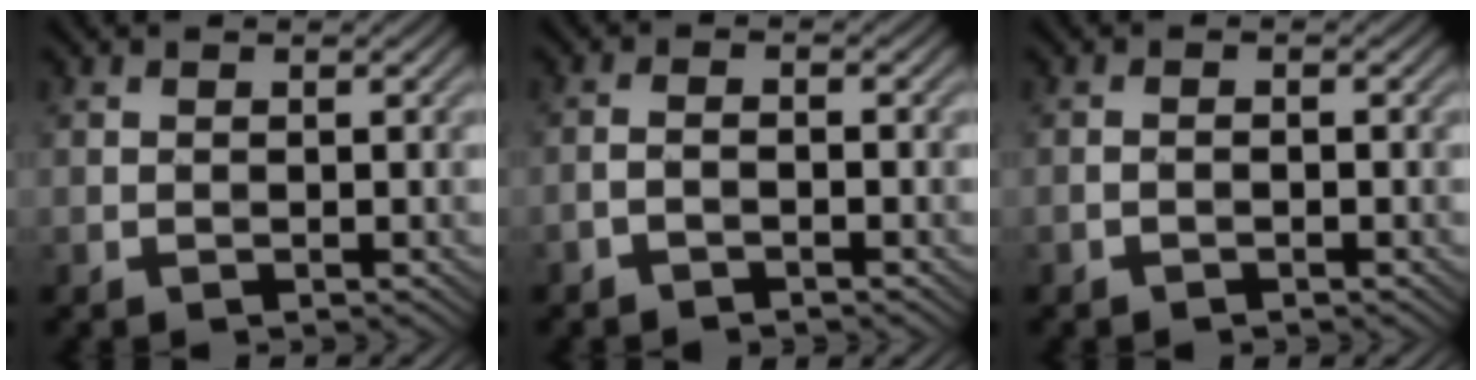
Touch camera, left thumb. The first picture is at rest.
{"total": 1.4, "force": [-1.1, 0.2, 0.9], "torque": [-0.017, 0.003, -0.026]}
{"total": 0.8, "force": [-0.6, 0.1, 0.5], "torque": [-0.008, 0.001, -0.011]}